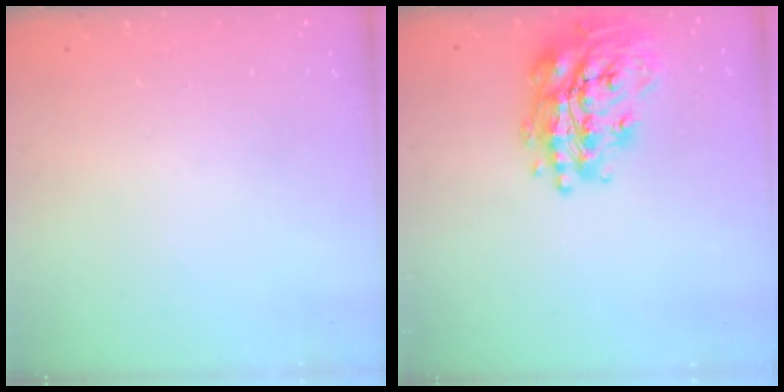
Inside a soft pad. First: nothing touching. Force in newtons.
{"total": 21.0, "press": 20.9, "slide": 1.5}